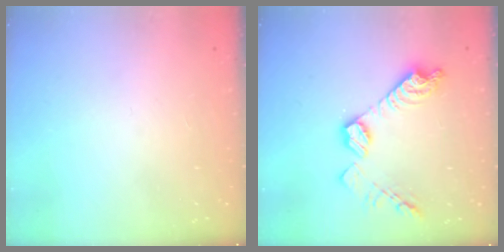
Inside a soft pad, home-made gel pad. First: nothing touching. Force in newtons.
{"total": 14.1, "press": 14.1, "slide": 0.8}